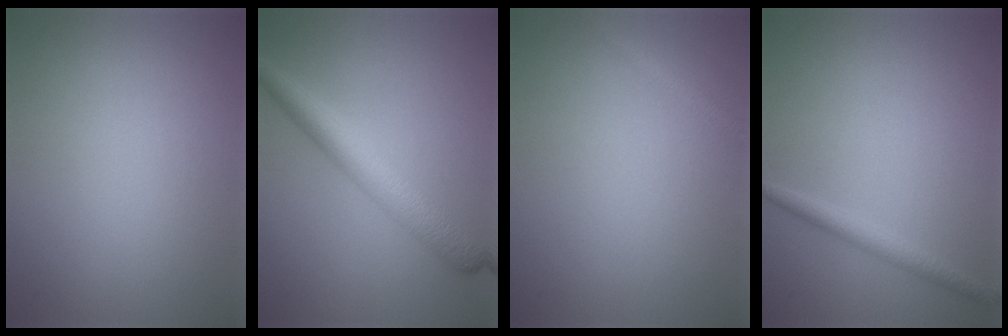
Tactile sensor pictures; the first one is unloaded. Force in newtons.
{"total": 4.5, "press": 4.5, "slide": 0.1}
{"total": 1.3, "press": 1.3, "slide": 0.1}
{"total": 1.8, "press": 1.8, "slide": 0.0}